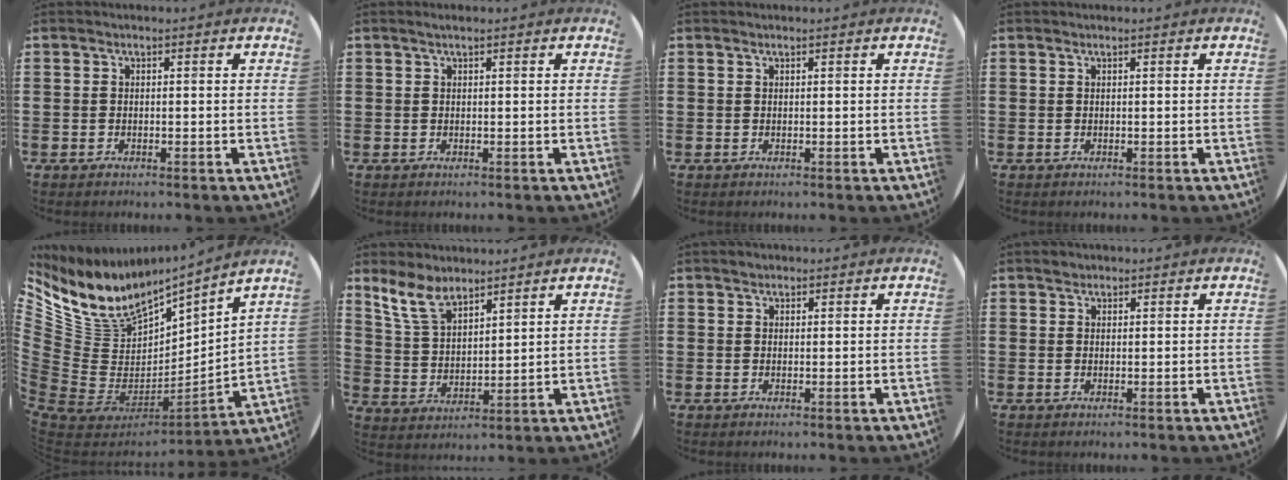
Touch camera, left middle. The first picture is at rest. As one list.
[{"total": 0.6, "force": [0.4, 0.0, 0.5], "torque": [-0.009, 0.002, 0.007]}, {"total": 0.0}, {"total": 0.0}, {"total": 9.5, "force": [6.3, 6.3, 3.2], "torque": [-0.114, -0.056, 0.120]}, {"total": 6.5, "force": [5.5, 2.3, 2.6], "torque": [-0.069, -0.017, 0.102]}, {"total": 0.8, "force": [0.7, 0.4, 0.0], "torque": [0.006, -0.001, 0.013]}, {"total": 0.9, "force": [0.8, 0.4, 0.0], "torque": [0.007, -0.001, 0.015]}]